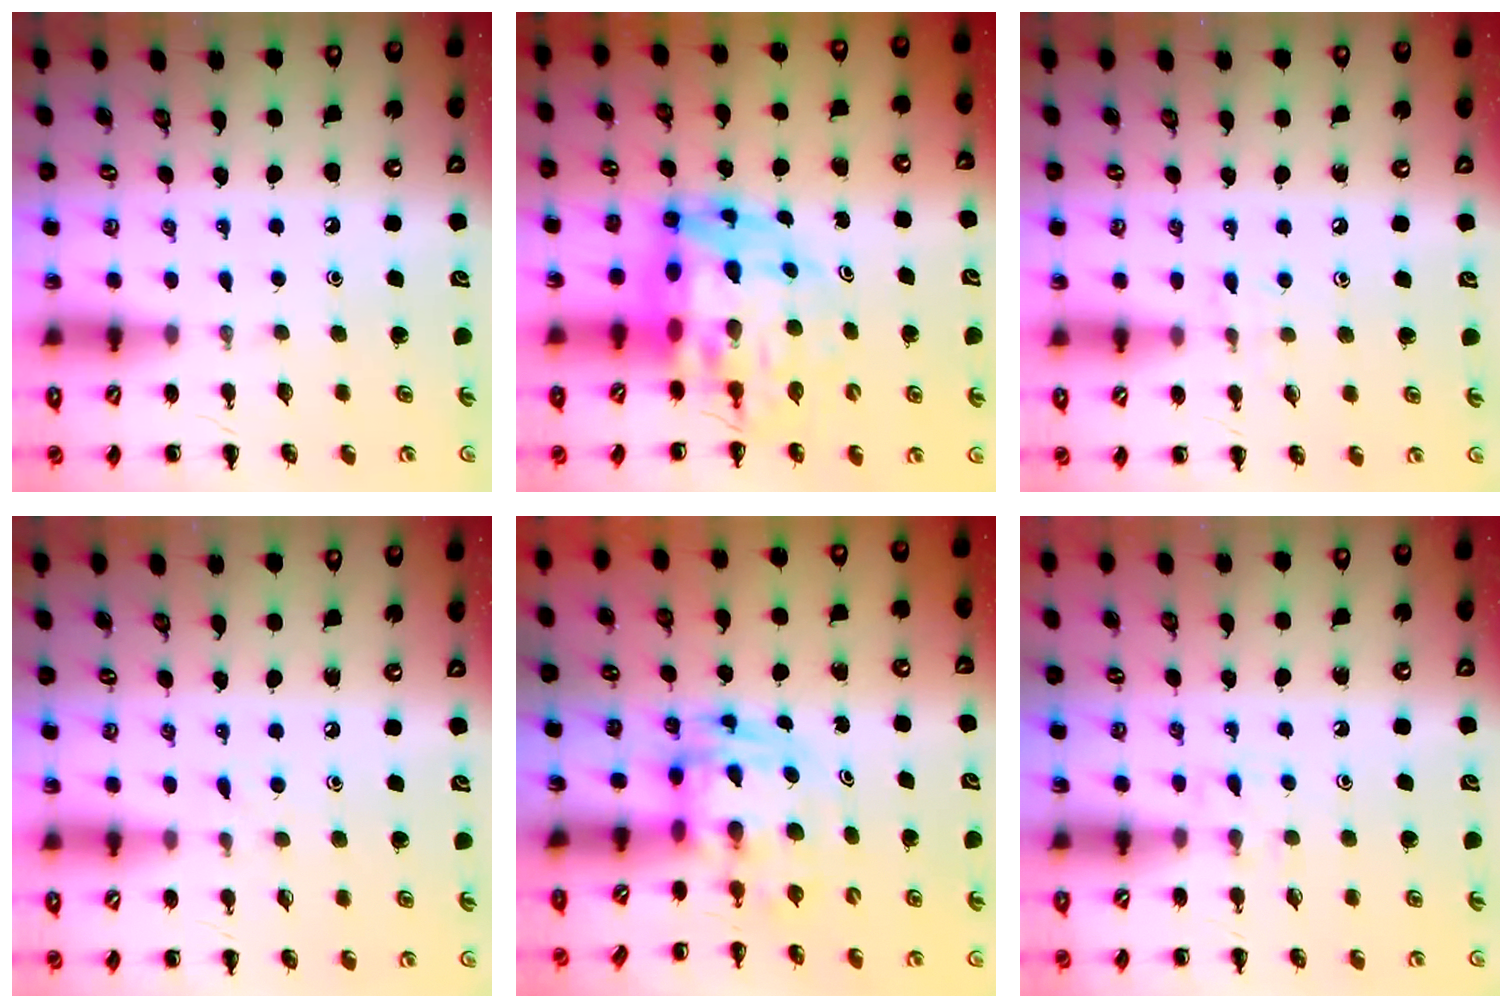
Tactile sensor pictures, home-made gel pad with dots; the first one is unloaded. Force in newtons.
{"total": 15.0, "press": 14.4, "slide": 4.1}
{"total": 4.4, "press": 4.0, "slide": 1.7}
{"total": 5.2, "press": 4.9, "slide": 1.7}
{"total": 3.3, "press": 3.2, "slide": 0.6}
{"total": 2.2, "press": 2.0, "slide": 1.0}